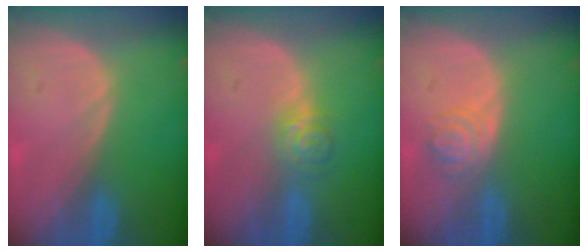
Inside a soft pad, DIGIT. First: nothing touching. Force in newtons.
{"total": 3.6, "press": 3.5, "slide": 0.5}
{"total": 3.9, "press": 3.7, "slide": 1.3}